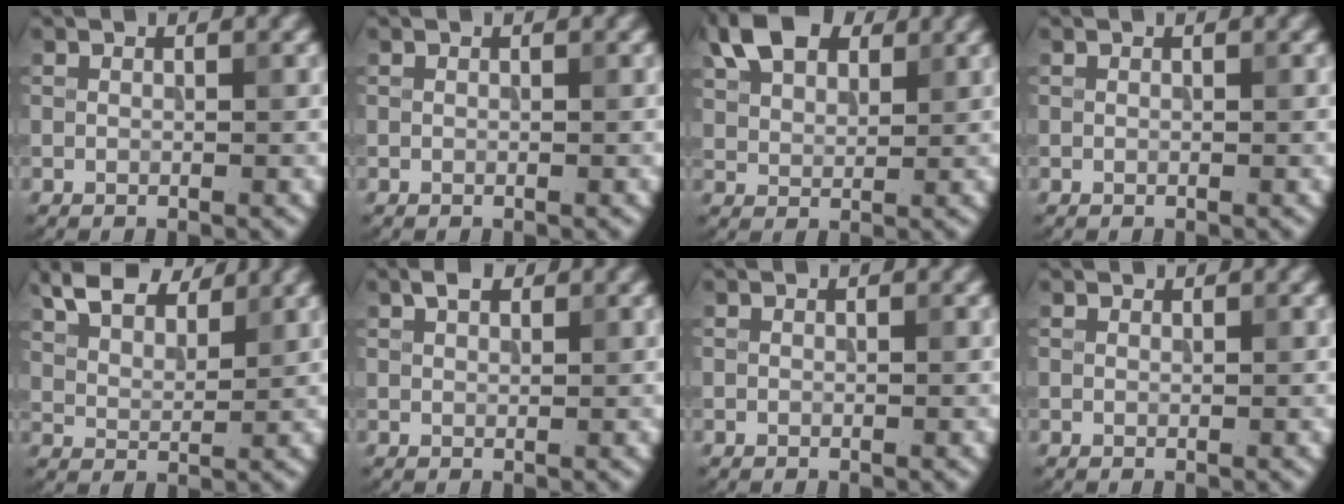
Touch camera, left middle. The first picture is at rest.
{"total": 0.0}
{"total": 6.4, "force": [3.8, 3.5, 3.7], "torque": [-0.081, 0.014, 0.069]}
{"total": 0.0}
{"total": 6.3, "force": [4.9, 2.4, 3.1], "torque": [-0.065, 0.015, 0.079]}
{"total": 1.5, "force": [1.1, 0.7, 0.8], "torque": [-0.015, 0.005, 0.020]}
{"total": 0.0}
{"total": 0.6, "force": [0.6, 0.1, 0.0], "torque": [0.000, -0.002, 0.008]}